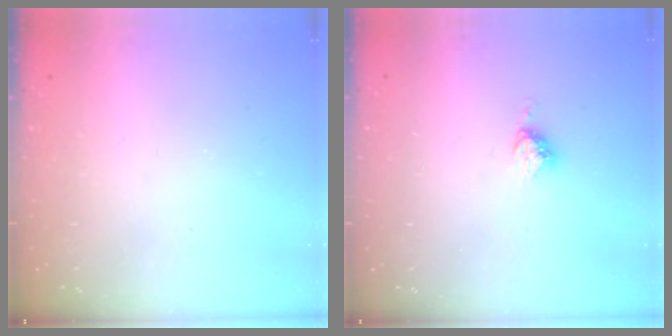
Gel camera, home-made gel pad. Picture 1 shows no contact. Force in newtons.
{"total": 4.9, "press": 4.8, "slide": 0.4}